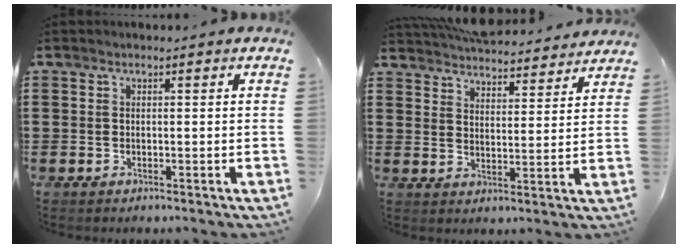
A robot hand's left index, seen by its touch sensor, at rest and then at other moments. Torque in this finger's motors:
{"motor_torque": [0.02, 0.01, 0.52, 0.13]}